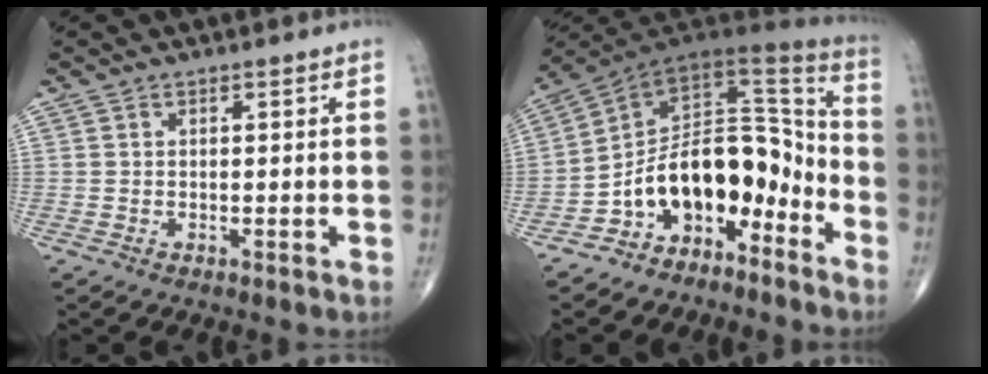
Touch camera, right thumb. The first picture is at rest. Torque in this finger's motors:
{"motor_torque": [0.48, 0.48, 0.24, -0.34, 0.45]}